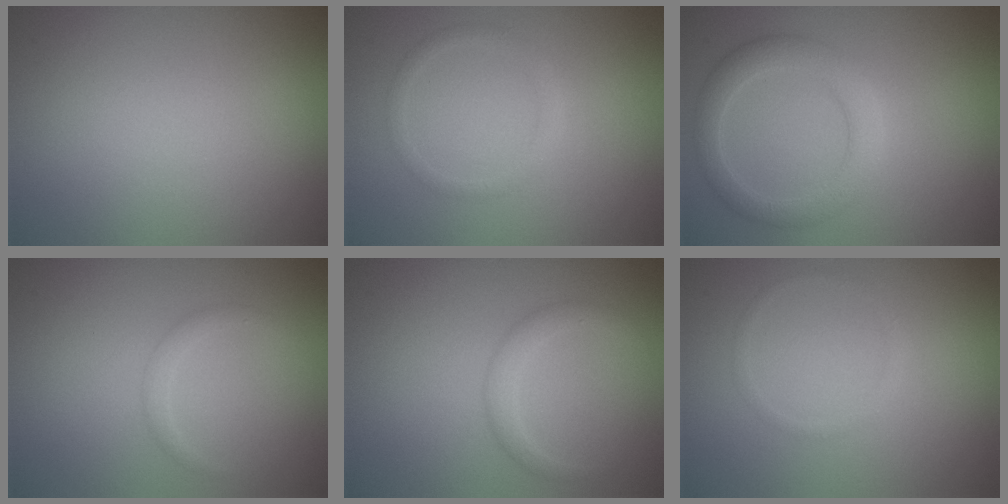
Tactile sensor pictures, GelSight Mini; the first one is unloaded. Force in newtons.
{"total": 1.3, "press": 1.3, "slide": 0.1}
{"total": 3.3, "press": 3.3, "slide": 0.3}
{"total": 1.1, "press": 1.1, "slide": 0.1}
{"total": 1.7, "press": 1.7, "slide": 0.1}
{"total": 0.7, "press": 0.7, "slide": 0.1}